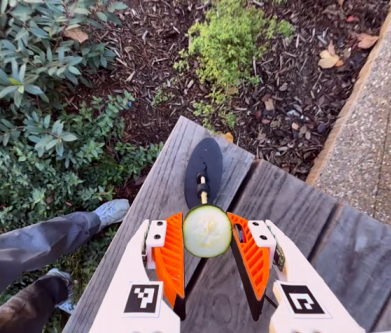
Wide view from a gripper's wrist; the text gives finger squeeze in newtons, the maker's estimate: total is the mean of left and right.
{"total": 6.1, "left": 5.9, "right": 6.4}